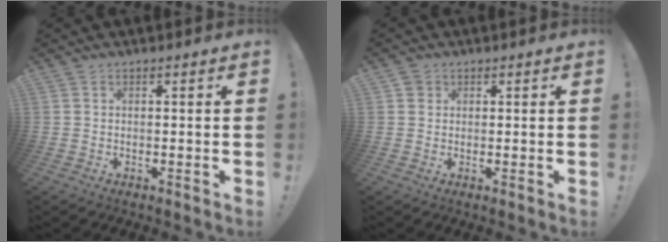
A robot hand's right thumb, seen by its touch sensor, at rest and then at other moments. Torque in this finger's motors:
{"motor_torque": [-0.01, 0.21, 0.23, -0.02, -0.01]}